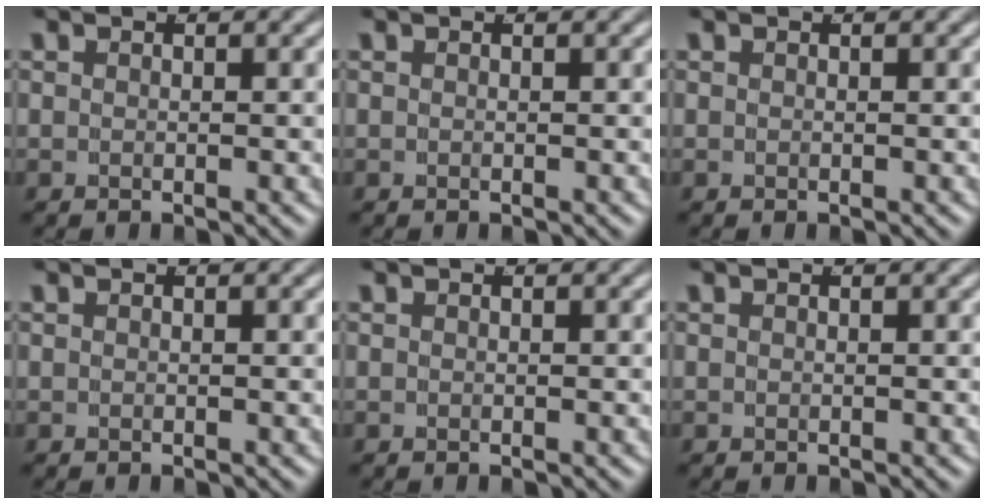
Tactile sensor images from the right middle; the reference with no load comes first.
{"total": 0.0}
{"total": 0.0}
{"total": 0.0}
{"total": 0.0}
{"total": 0.0}